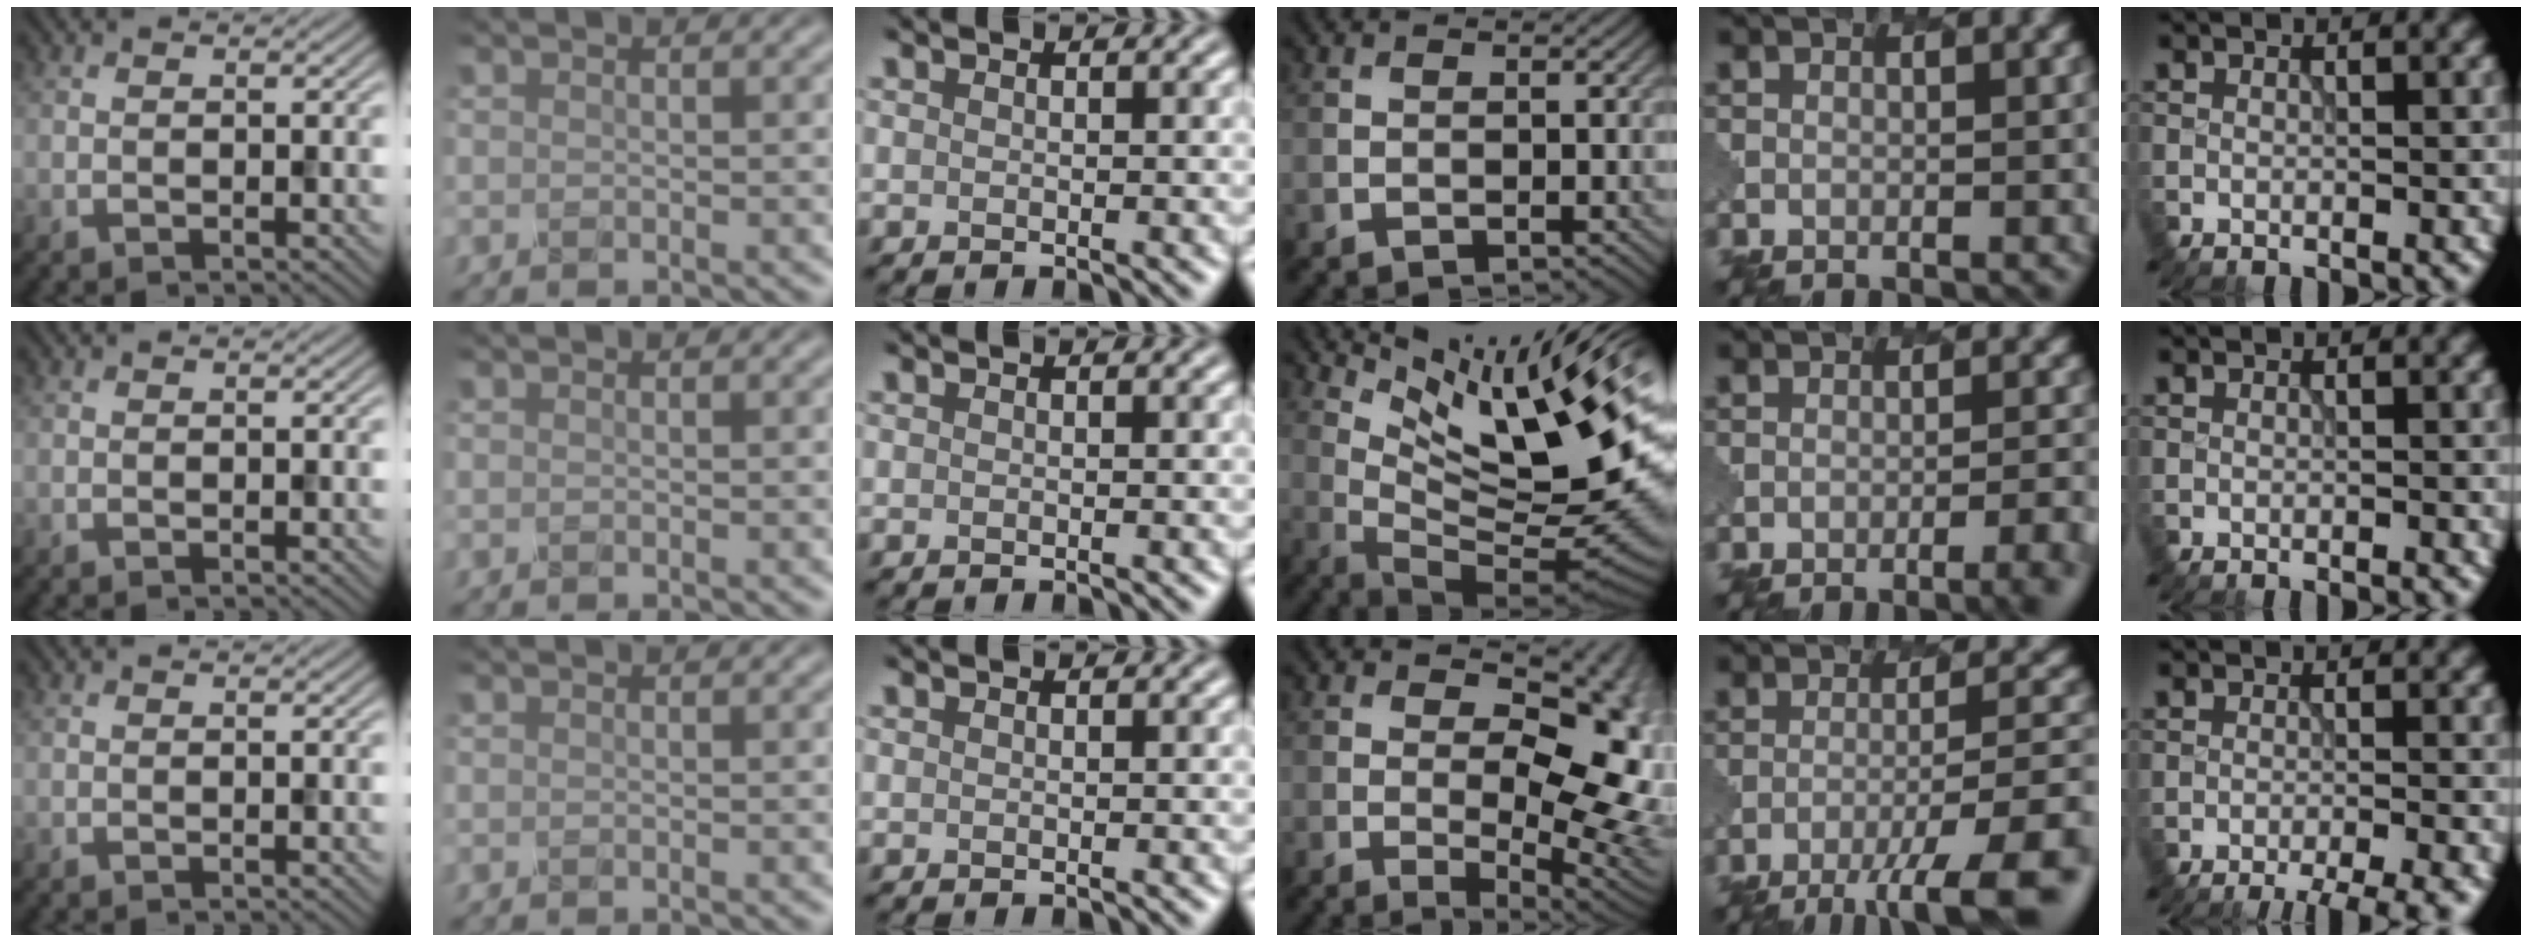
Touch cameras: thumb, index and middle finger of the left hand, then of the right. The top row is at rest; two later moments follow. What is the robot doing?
{"motion": "dispense", "object": "syringe"}